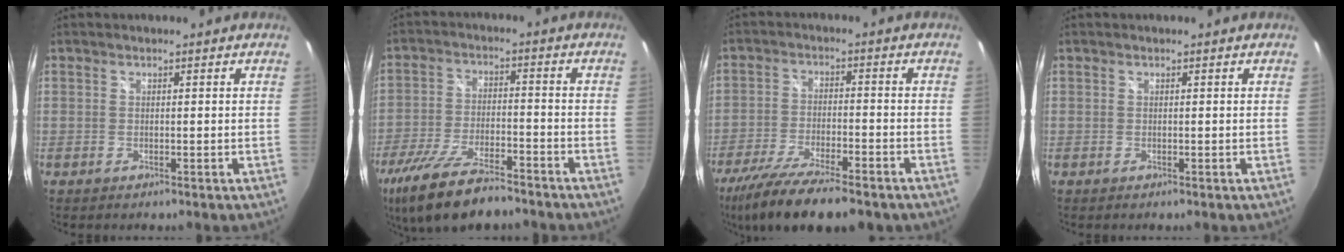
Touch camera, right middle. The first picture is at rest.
{"total": 15.6, "force": [-12.0, 4.0, 9.0], "torque": [-0.196, -0.036, -0.213]}
{"total": 16.7, "force": [-13.0, 3.8, 9.8], "torque": [-0.200, -0.044, -0.219]}
{"total": 0.0}